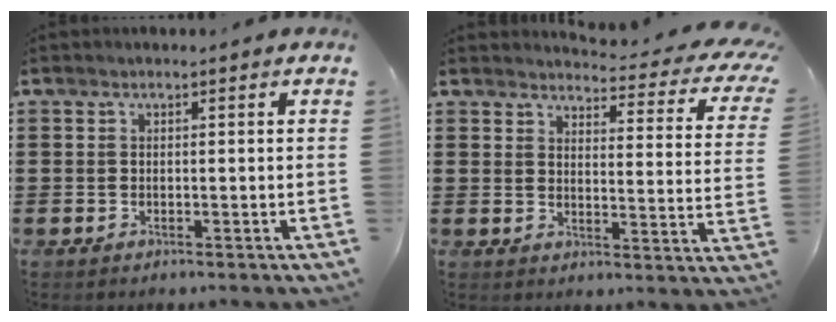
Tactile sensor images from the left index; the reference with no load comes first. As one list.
[{"total": 3.9, "force": [3.4, 0.5, 1.7], "torque": [-0.036, -0.032, 0.051]}]